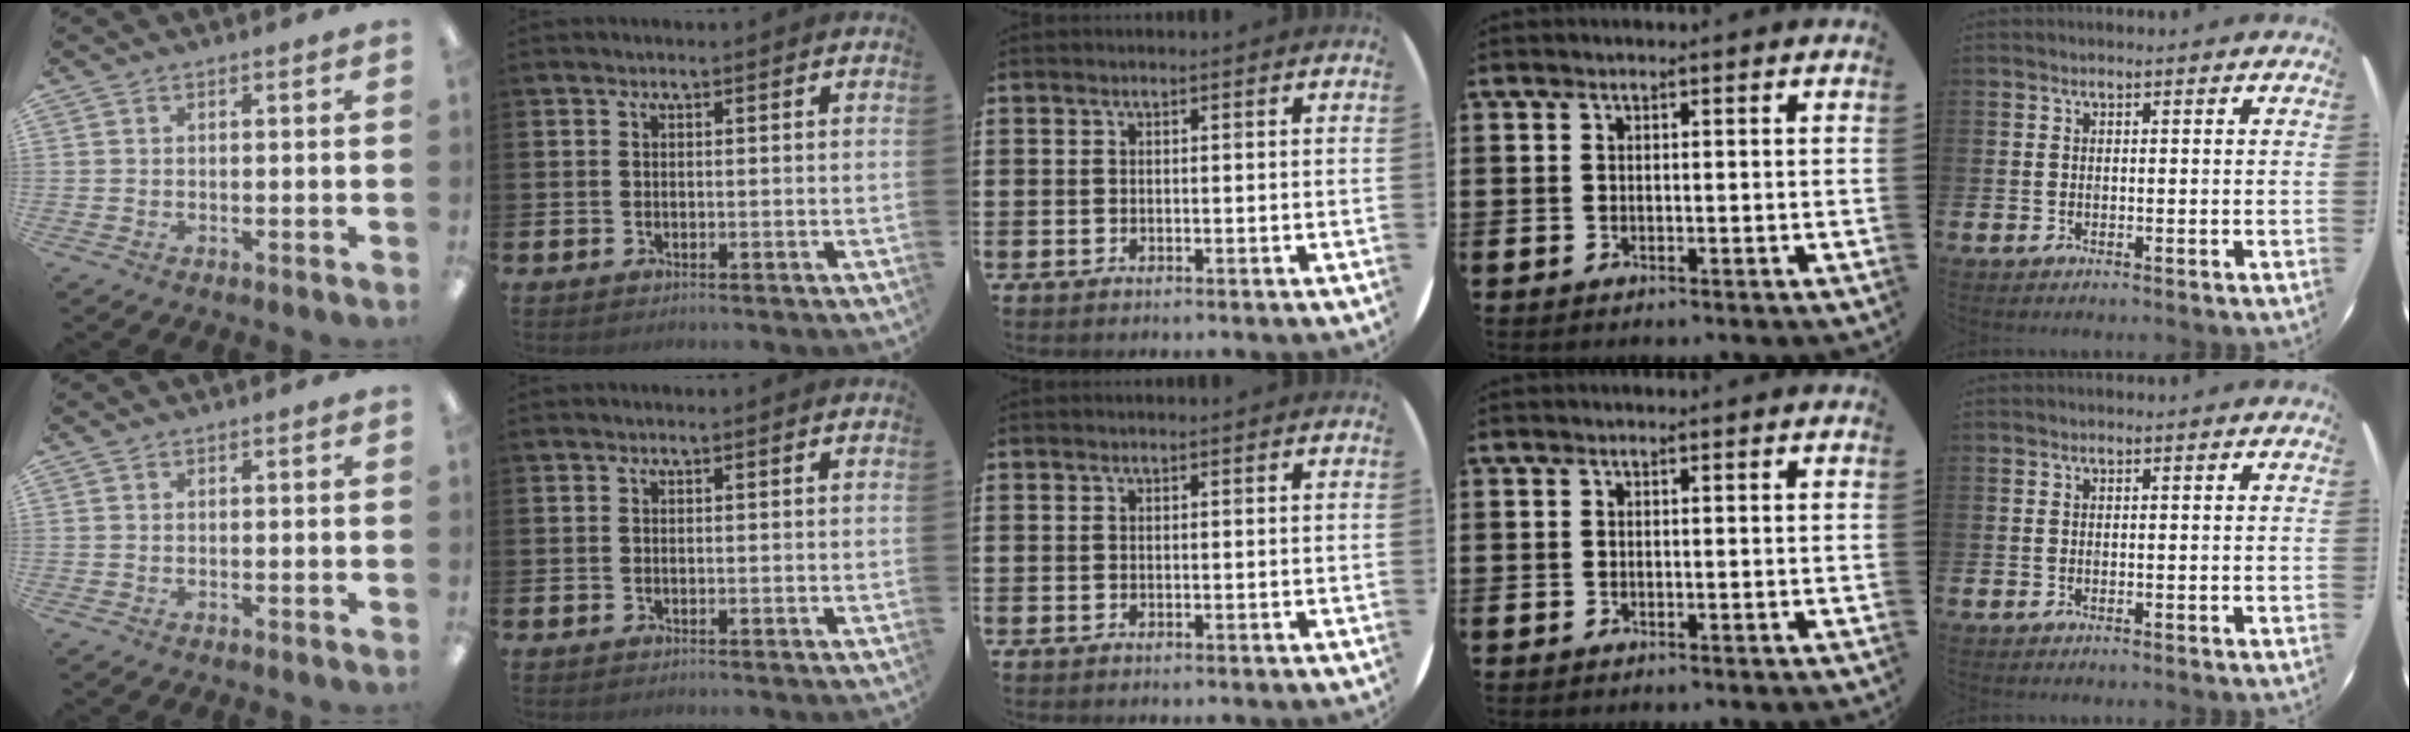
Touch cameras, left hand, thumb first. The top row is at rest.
{}